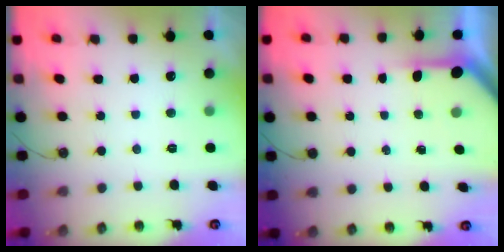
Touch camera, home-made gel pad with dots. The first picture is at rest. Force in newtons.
{"total": 3.8, "press": 3.8, "slide": 0.3}